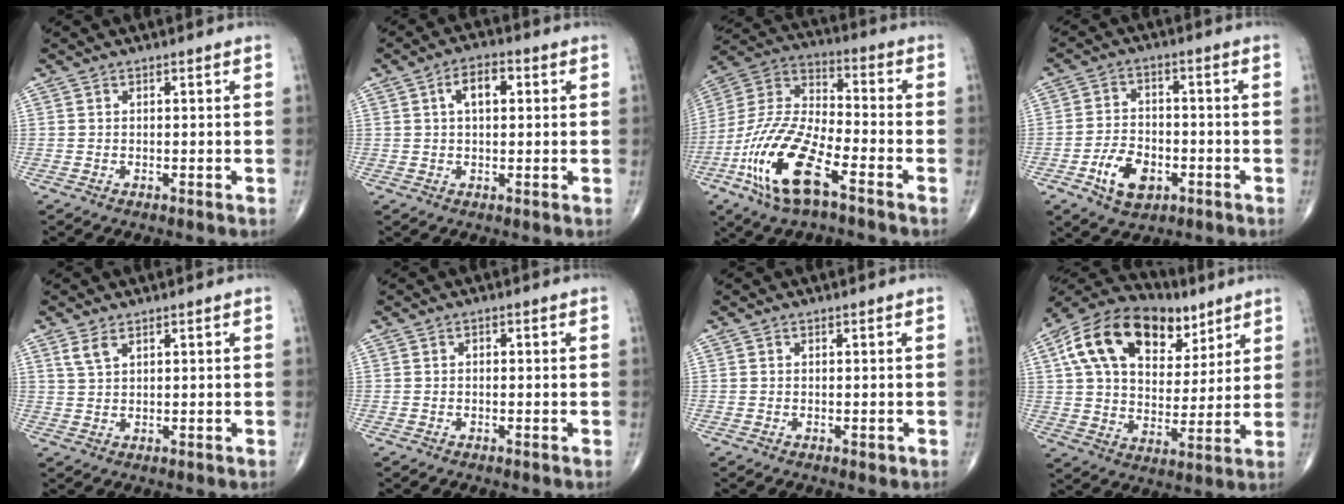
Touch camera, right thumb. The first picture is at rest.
{"total": 5.4, "force": [1.3, 2.9, 4.3], "torque": [-0.067, 0.012, 0.016]}
{"total": 18.5, "force": [-8.9, 6.7, 14.8], "torque": [-0.312, 0.037, -0.172]}
{"total": 9.4, "force": [-3.9, 5.7, 6.3], "torque": [-0.100, 0.017, -0.070]}
{"total": 2.7, "force": [1.7, 1.2, 1.7], "torque": [-0.038, -0.001, 0.042]}
{"total": 0.5, "force": [0.0, 0.4, 0.3], "torque": [-0.001, 0.002, -0.006]}
{"total": 0.6, "force": [0.0, 0.5, 0.4], "torque": [-0.003, -0.001, 0.000]}
{"total": 22.8, "force": [10.6, 14.0, 14.6], "torque": [-0.232, 0.000, 0.176]}